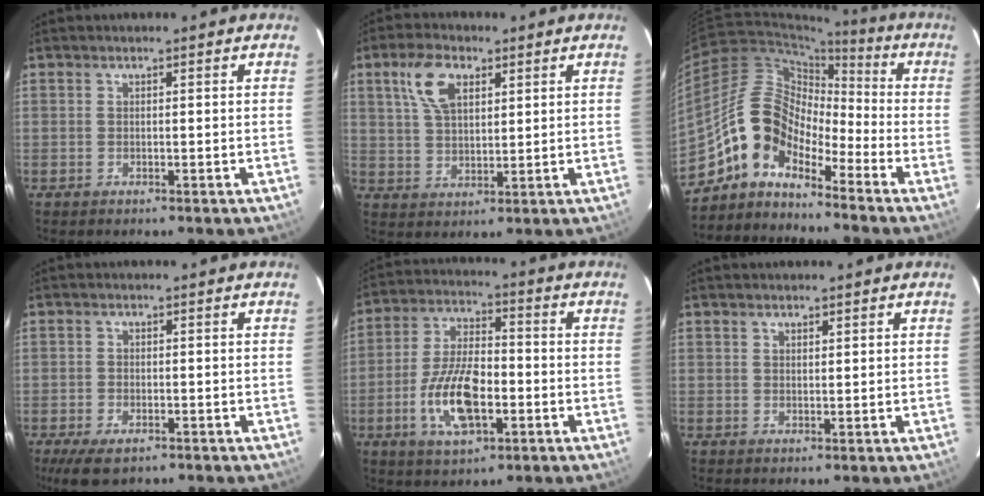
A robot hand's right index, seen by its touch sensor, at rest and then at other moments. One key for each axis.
{"total": 8.2, "fx": 3.8, "fy": 4.4, "fz": 5.8, "tx": -0.117, "ty": 0.019, "tz": 0.075}
{"total": 10.6, "fx": -7.5, "fy": 5.4, "fz": 5.1, "tx": -0.085, "ty": 0.031, "tz": -0.158}
{"total": 5.8, "fx": -3.7, "fy": 2.7, "fz": 3.5, "tx": -0.082, "ty": -0.022, "tz": -0.063}
{"total": 12.9, "fx": -4.1, "fy": 5.9, "fz": 10.7, "tx": -0.221, "ty": 0.002, "tz": -0.073}
{"total": 1.1, "fx": 0.8, "fy": 0.5, "fz": 0.4, "tx": -0.004, "ty": 0.002, "tz": 0.015}